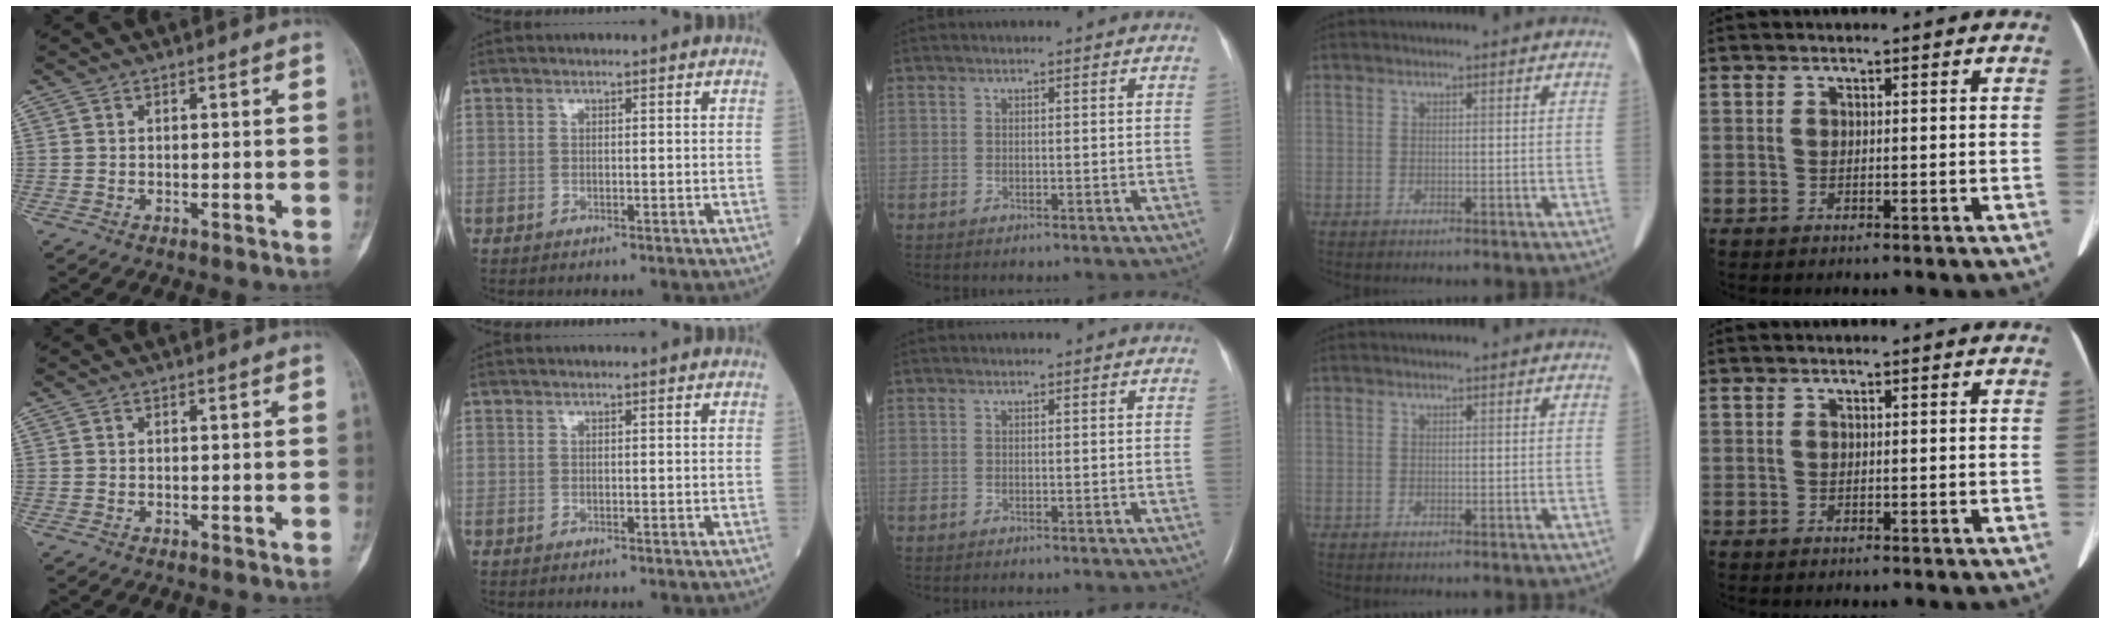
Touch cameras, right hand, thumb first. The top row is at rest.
{}